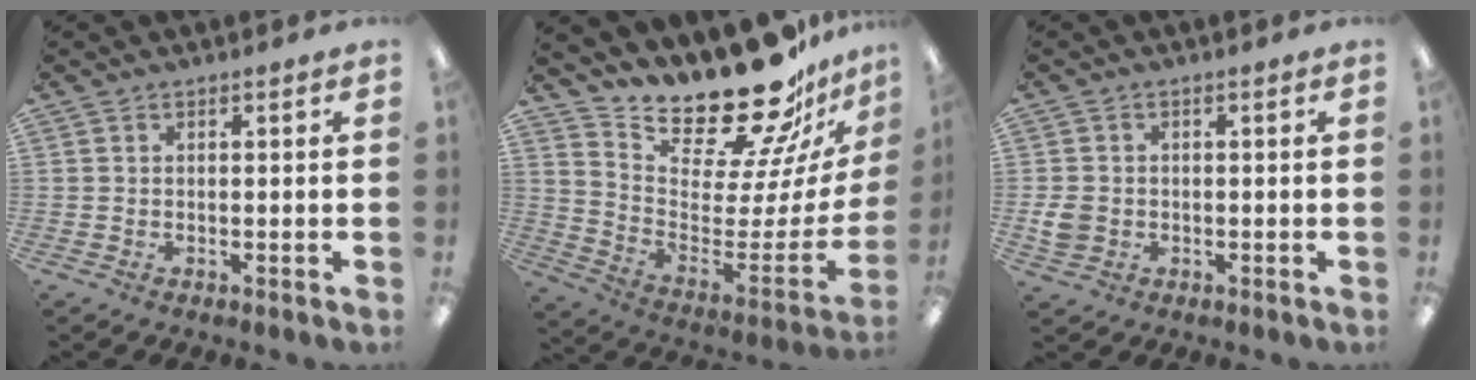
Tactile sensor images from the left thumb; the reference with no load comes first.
{"total": 22.4, "force": [19.6, 5.6, 9.5], "torque": [-0.136, -0.172, 0.331]}
{"total": 4.1, "force": [-0.4, 3.5, 2.0], "torque": [-0.033, 0.001, -0.007]}